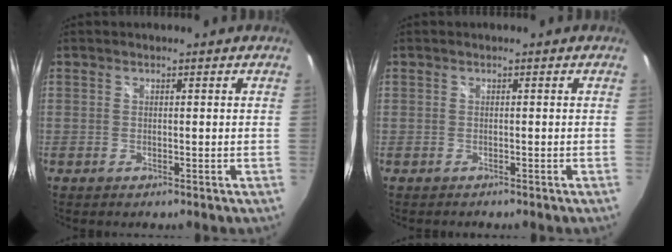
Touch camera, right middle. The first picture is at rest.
{"total": 0.7, "force": [0.0, -0.6, -0.3], "torque": [0.007, -0.003, -0.006]}